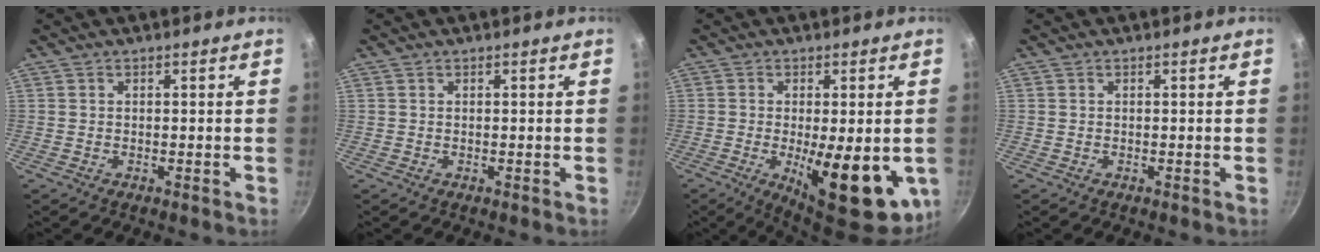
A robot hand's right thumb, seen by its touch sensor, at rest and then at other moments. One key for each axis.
{"total": 0.0}
{"total": 15.8, "fx": -3.2, "fy": 5.7, "fz": 14.4, "tx": -0.179, "ty": -0.012, "tz": -0.032}
{"total": 0.0}